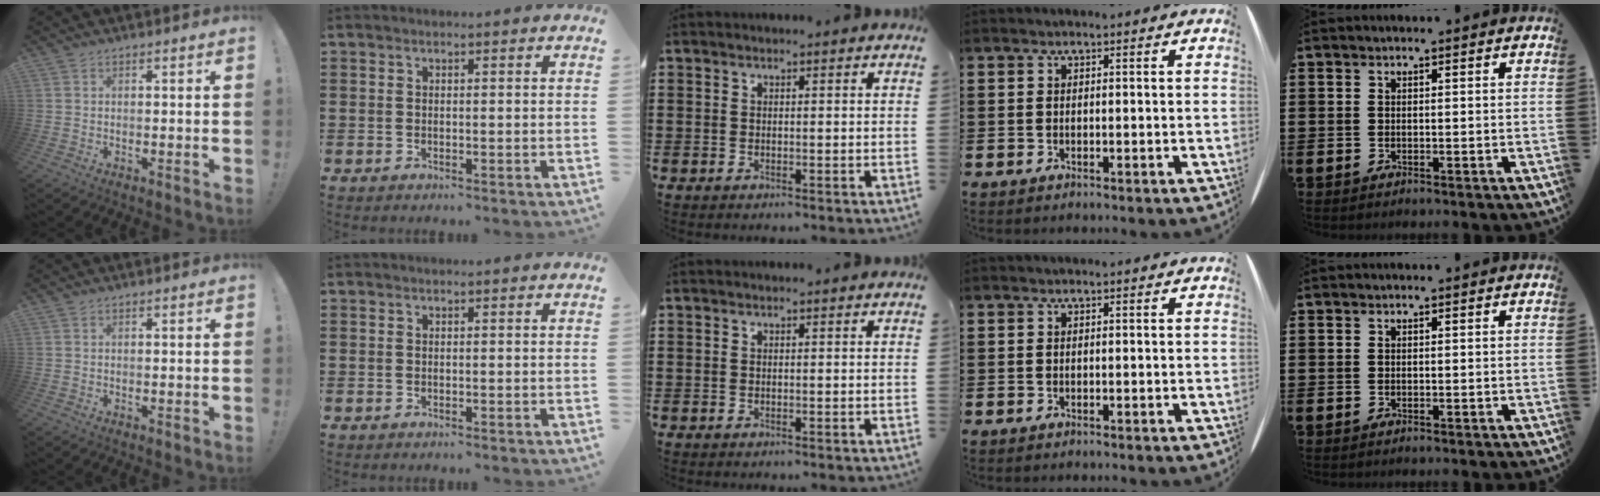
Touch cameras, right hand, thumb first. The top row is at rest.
{}